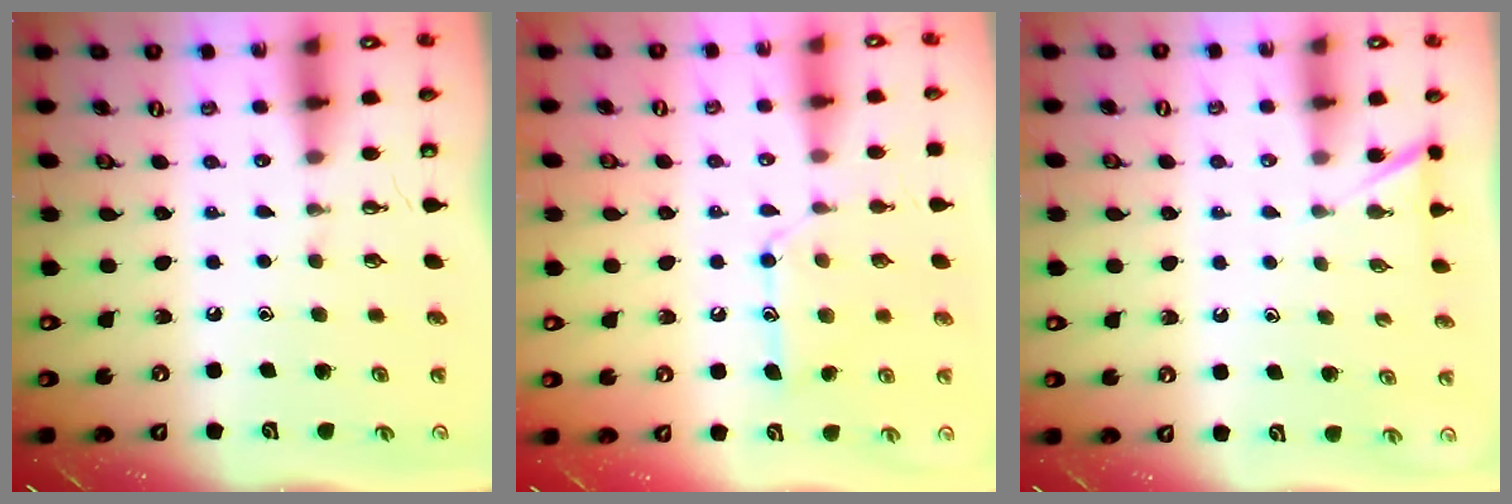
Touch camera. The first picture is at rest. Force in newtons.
{"total": 11.6, "press": 11.6, "slide": 0.5}
{"total": 2.4, "press": 2.4, "slide": 0.2}